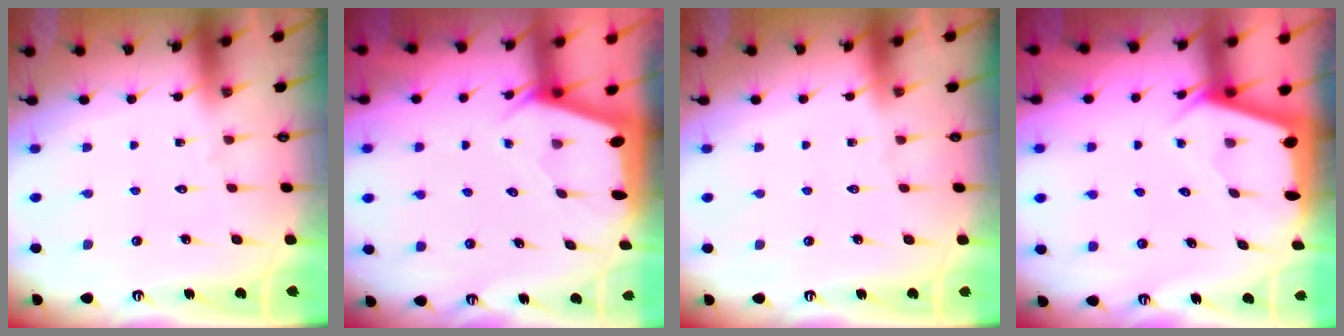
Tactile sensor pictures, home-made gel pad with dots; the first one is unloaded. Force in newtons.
{"total": 1.9, "press": 1.9, "slide": 0.3}
{"total": 0.6, "press": 0.5, "slide": 0.2}
{"total": 2.4, "press": 2.4, "slide": 0.3}